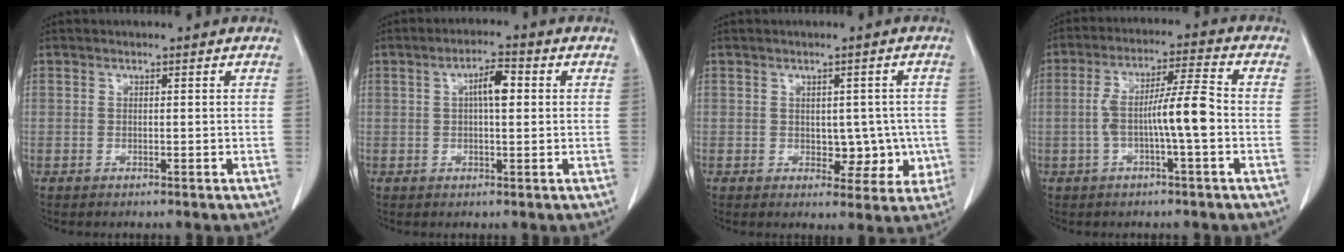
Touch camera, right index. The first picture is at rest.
{"total": 4.6, "force": [0.9, 1.2, 4.3], "torque": [-0.075, 0.011, 0.012]}
{"total": 5.5, "force": [-0.4, 3.8, 3.9], "torque": [-0.030, 0.012, 0.006]}
{"total": 8.4, "force": [-1.5, 0.3, 8.3], "torque": [-0.155, 0.021, -0.027]}